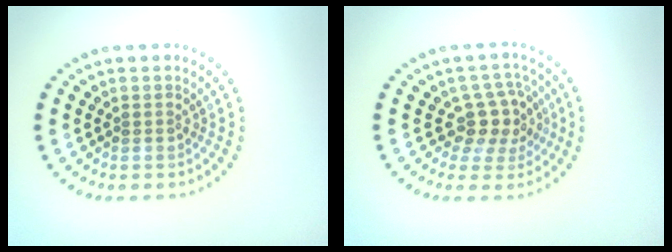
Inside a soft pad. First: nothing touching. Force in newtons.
{"total": 3.6, "press": 3.0, "slide": 1.9}